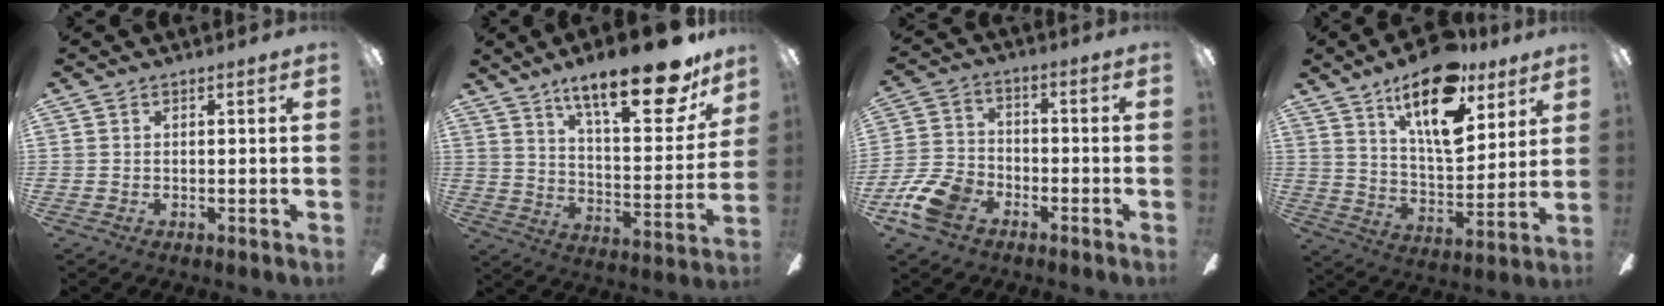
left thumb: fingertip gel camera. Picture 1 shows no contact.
{"total": 23.0, "force": [16.1, 6.8, 14.9], "torque": [-0.223, -0.106, 0.259]}
{"total": 11.4, "force": [-6.6, 7.1, 5.9], "torque": [-0.144, 0.032, -0.126]}
{"total": 19.1, "force": [12.0, 7.8, 12.6], "torque": [-0.203, -0.066, 0.202]}